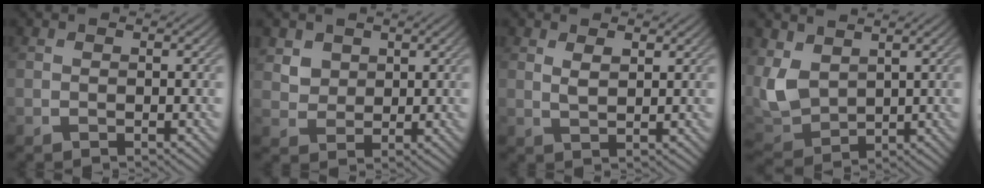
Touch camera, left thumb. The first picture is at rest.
{"total": 3.0, "force": [1.7, 2.3, 0.9], "torque": [-0.036, -0.012, 0.038]}
{"total": 2.0, "force": [1.2, 0.7, 1.5], "torque": [-0.032, -0.005, 0.026]}
{"total": 8.1, "force": [3.2, 5.4, 5.2], "torque": [-0.163, 0.000, 0.069]}